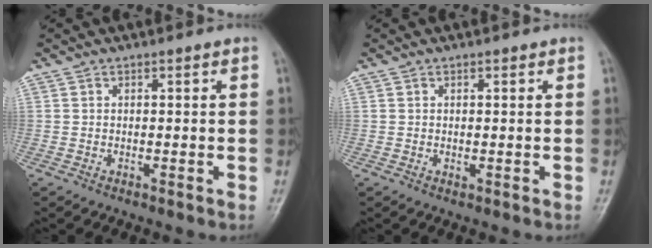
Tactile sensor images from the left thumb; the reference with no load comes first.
{"total": 0.7, "force": [0.3, 0.5, 0.4], "torque": [-0.004, -0.002, 0.003]}